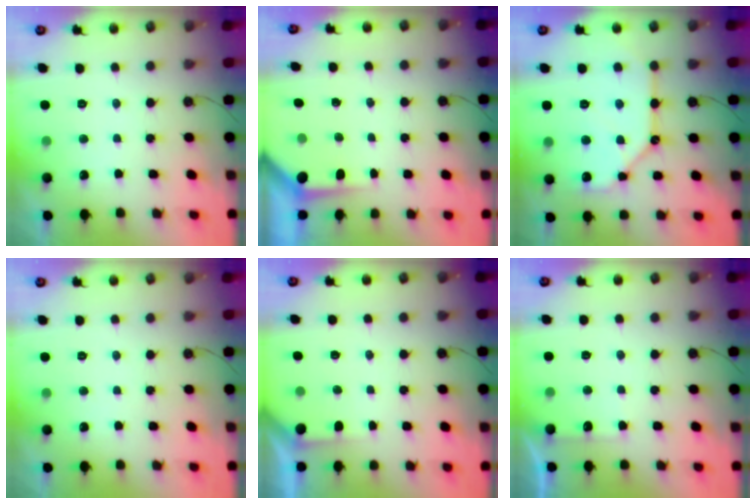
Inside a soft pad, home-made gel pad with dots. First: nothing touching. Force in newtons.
{"total": 3.8, "press": 3.8, "slide": 0.4}
{"total": 12.4, "press": 12.3, "slide": 1.5}
{"total": 0.0}
{"total": 1.7, "press": 1.6, "slide": 0.2}
{"total": 5.0, "press": 4.9, "slide": 0.6}